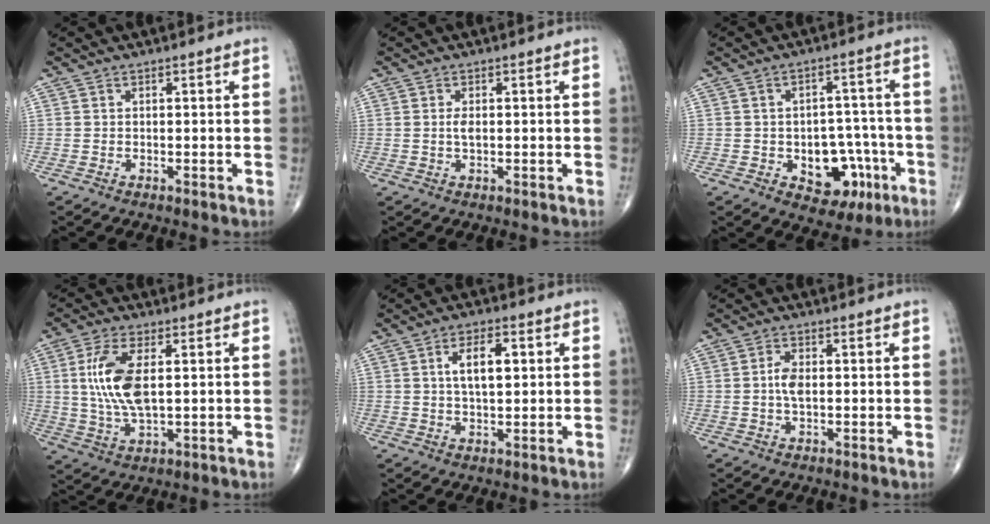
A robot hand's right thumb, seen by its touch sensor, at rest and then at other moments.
{"total": 1.7, "force": [0.1, 0.7, 1.5], "torque": [-0.027, -0.002, 0.001]}
{"total": 11.2, "force": [-4.1, 7.6, 7.2], "torque": [-0.049, 0.039, -0.045]}
{"total": 11.2, "force": [1.7, 4.8, 9.9], "torque": [-0.212, -0.007, 0.037]}
{"total": 6.9, "force": [1.6, 3.2, 5.9], "torque": [-0.089, -0.003, 0.027]}
{"total": 3.5, "force": [0.0, 1.7, 3.1], "torque": [-0.061, 0.003, -0.003]}